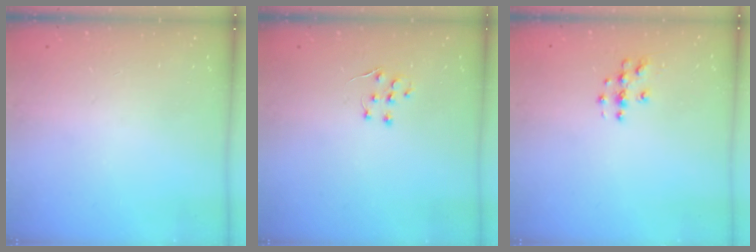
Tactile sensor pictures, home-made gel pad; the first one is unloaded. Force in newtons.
{"total": 5.1, "press": 5.1, "slide": 0.7}
{"total": 3.8, "press": 3.8, "slide": 0.2}